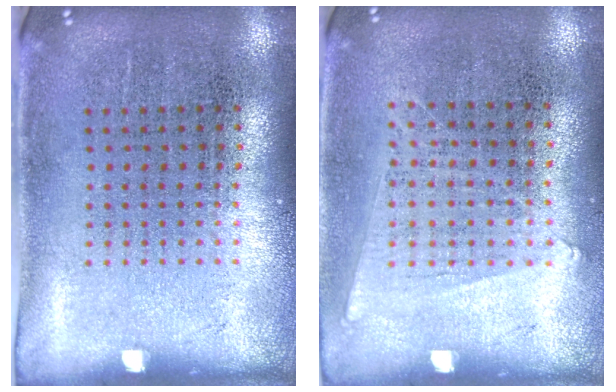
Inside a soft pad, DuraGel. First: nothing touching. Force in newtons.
{"total": 0.7, "press": 0.6, "slide": 0.4}